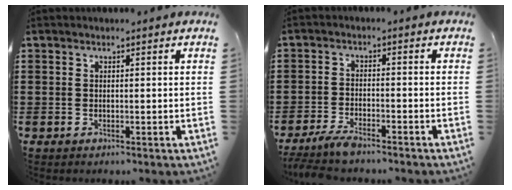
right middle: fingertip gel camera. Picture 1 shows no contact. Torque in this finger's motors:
{"motor_torque": [0.64, -0.12, 0.15, 0.07]}